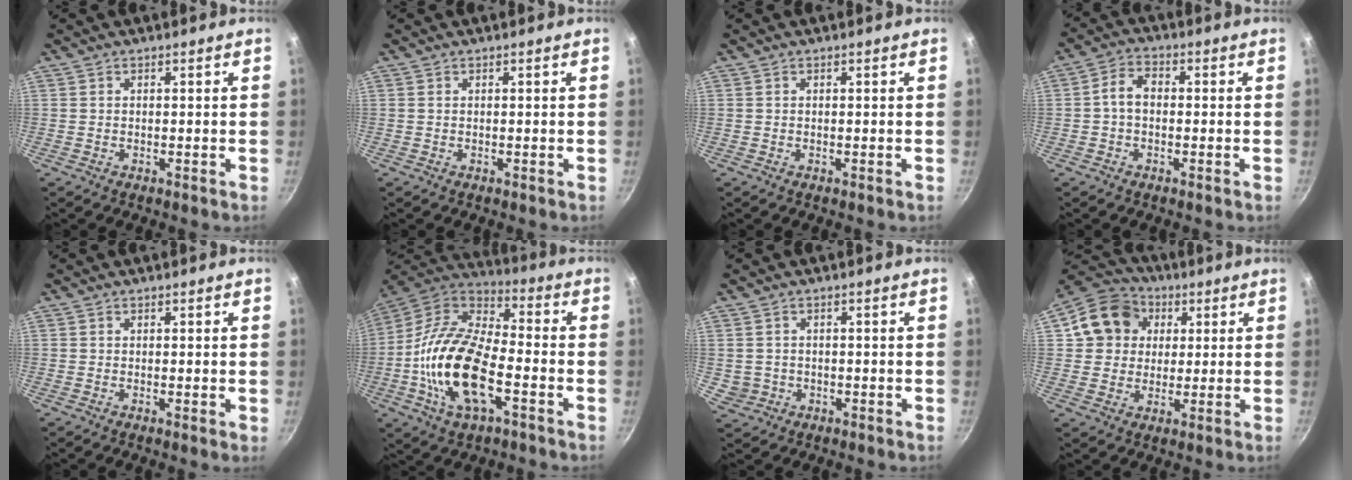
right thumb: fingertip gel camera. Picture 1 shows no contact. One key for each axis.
{"total": 0.0}
{"total": 0.0}
{"total": 4.5, "fx": -0.5, "fy": 3.2, "fz": 3.1, "tx": -0.052, "ty": 0.019, "tz": -0.018}
{"total": 0.5, "fx": 0.0, "fy": 0.0, "fz": 0.5, "tx": -0.009, "ty": -0.004, "tz": -0.002}
{"total": 20.6, "fx": -5.4, "fy": 10.0, "fz": 17.2, "tx": -0.322, "ty": 0.032, "tz": -0.116}
{"total": 3.2, "fx": -0.4, "fy": 3.1, "fz": 0.8, "tx": -0.006, "ty": 0.011, "tz": 0.006}
{"total": 12.0, "fx": 3.0, "fy": 10.6, "fz": 4.7, "tx": -0.057, "ty": 0.020, "tz": 0.039}